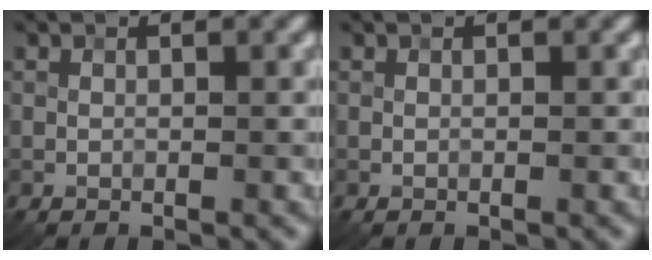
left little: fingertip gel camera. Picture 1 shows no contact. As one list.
[{"total": 0.0}]